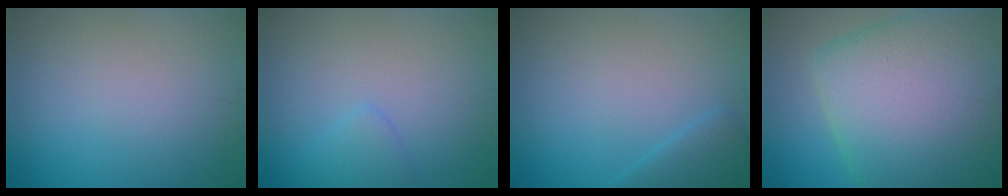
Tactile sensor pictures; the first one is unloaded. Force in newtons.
{"total": 1.5, "press": 1.5, "slide": 0.1}
{"total": 2.2, "press": 2.2, "slide": 0.1}
{"total": 13.3, "press": 13.2, "slide": 0.7}